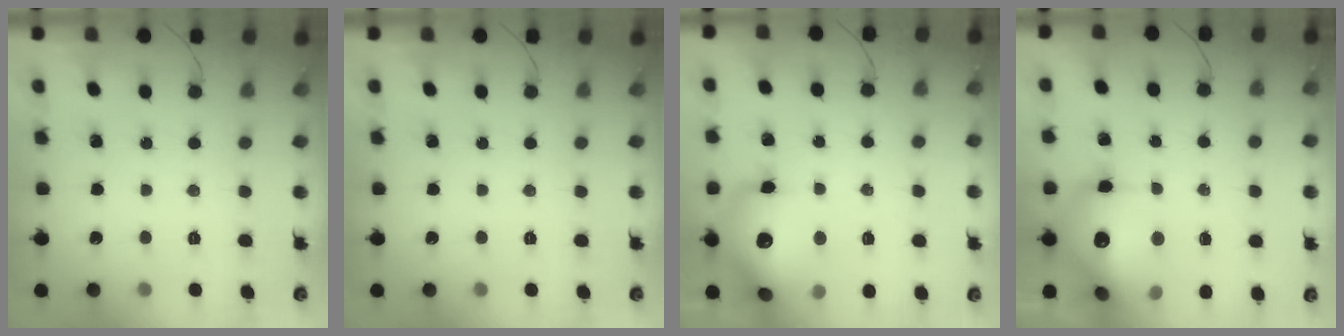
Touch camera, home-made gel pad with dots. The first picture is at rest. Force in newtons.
{"total": 0.0}
{"total": 17.2, "press": 17.1, "slide": 2.5}
{"total": 19.2, "press": 18.7, "slide": 4.1}